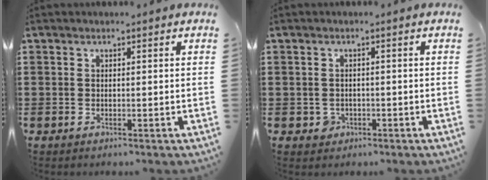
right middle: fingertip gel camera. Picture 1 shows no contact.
{"total": 1.3, "force": [-0.5, 1.1, 0.3], "torque": [-0.011, 0.004, -0.012]}